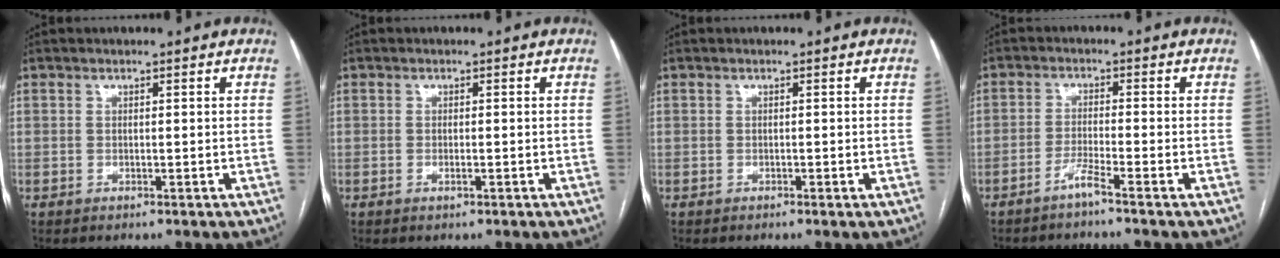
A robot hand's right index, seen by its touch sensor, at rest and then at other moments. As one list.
[{"total": 0.8, "force": [-0.4, 0.1, 0.7], "torque": [-0.016, -0.001, -0.005]}, {"total": 0.0}, {"total": 2.8, "force": [-2.2, -0.8, 1.6], "torque": [-0.036, -0.003, -0.046]}]